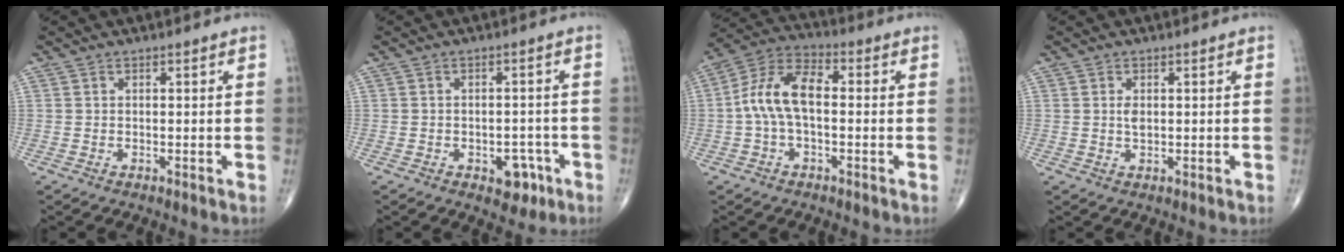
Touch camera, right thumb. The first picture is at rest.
{"total": 5.1, "force": [-2.4, 3.2, 3.2], "torque": [-0.017, 0.015, -0.026]}
{"total": 10.6, "force": [-0.3, 5.7, 9.0], "torque": [-0.178, 0.035, -0.014]}
{"total": 1.6, "force": [0.3, 0.8, 1.3], "torque": [-0.024, -0.003, 0.007]}